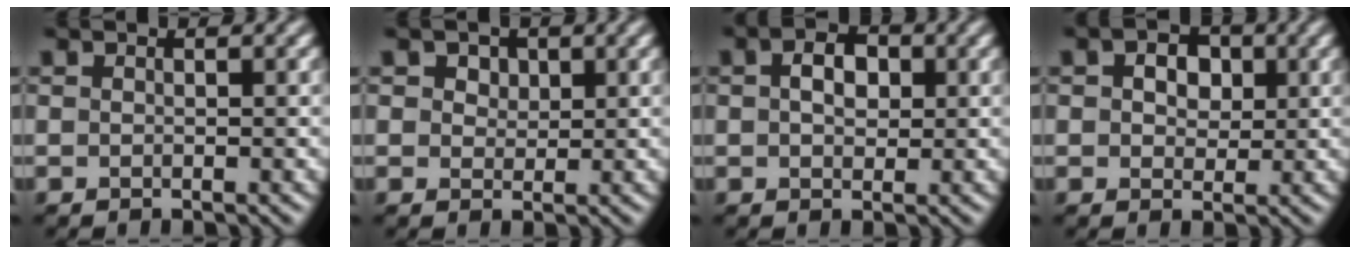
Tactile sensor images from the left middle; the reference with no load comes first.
{"total": 2.6, "force": [1.4, 1.7, 1.2], "torque": [-0.022, 0.002, 0.016]}
{"total": 3.1, "force": [0.6, 2.0, 2.3], "torque": [-0.042, 0.005, 0.008]}
{"total": 3.9, "force": [1.3, 2.7, 2.6], "torque": [-0.032, 0.009, 0.004]}